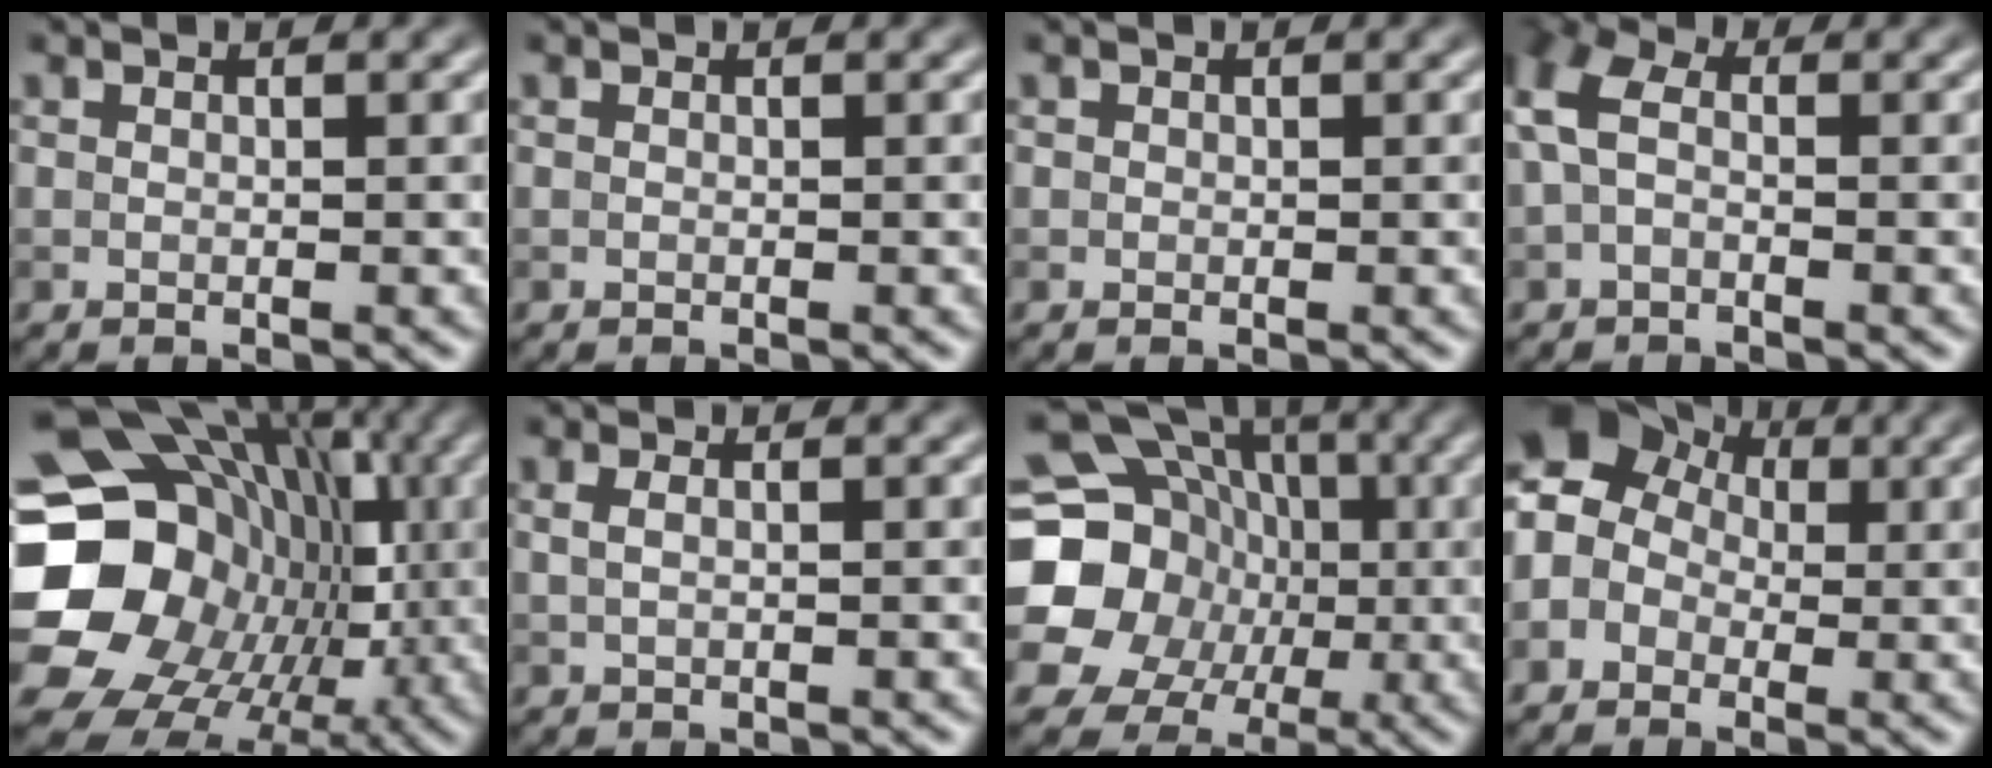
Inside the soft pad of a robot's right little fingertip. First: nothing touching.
{"total": 0.0}
{"total": 0.0}
{"total": 3.9, "force": [-0.1, 2.6, 2.9], "torque": [-0.077, 0.010, -0.013]}
{"total": 19.4, "force": [-0.7, 16.7, 9.8], "torque": [-0.171, -0.006, -0.038]}
{"total": 1.0, "force": [0.2, 0.3, 1.0], "torque": [-0.012, -0.005, -0.004]}
{"total": 20.2, "force": [-1.9, 18.6, 7.8], "torque": [-0.186, -0.004, -0.071]}
{"total": 7.0, "force": [0.9, 6.1, 3.3], "torque": [-0.060, 0.028, -0.024]}